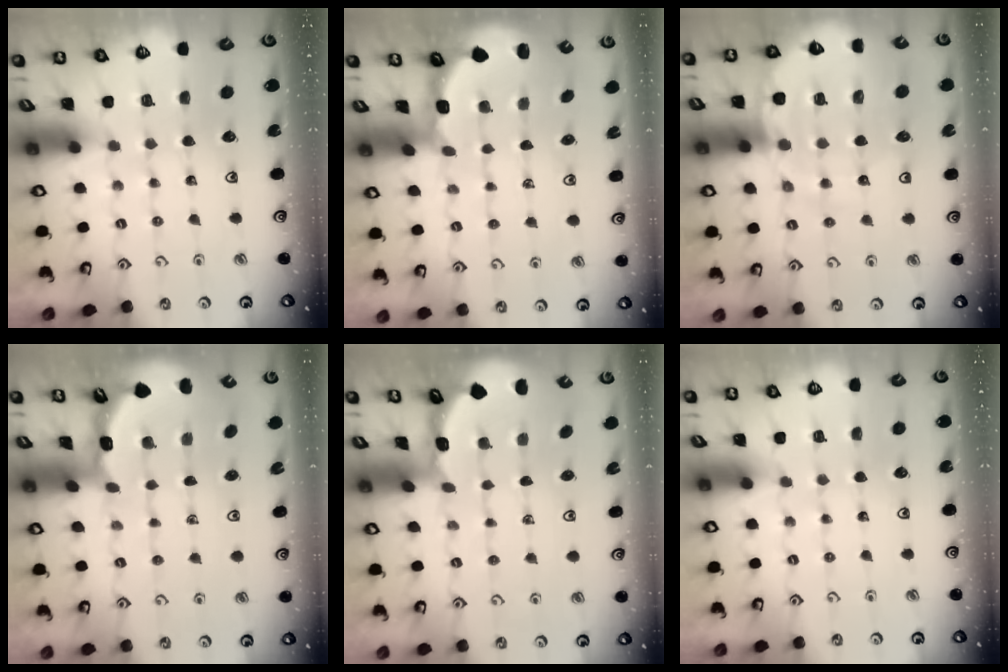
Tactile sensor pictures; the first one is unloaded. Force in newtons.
{"total": 2.5, "press": 1.9, "slide": 1.6}
{"total": 10.7, "press": 10.7, "slide": 1.0}
{"total": 2.2, "press": 2.2, "slide": 0.1}
{"total": 1.5, "press": 1.5, "slide": 0.2}
{"total": 0.0}